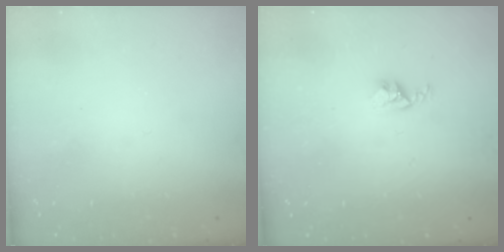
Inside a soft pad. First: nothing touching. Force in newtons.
{"total": 2.9, "press": 2.9, "slide": 0.4}